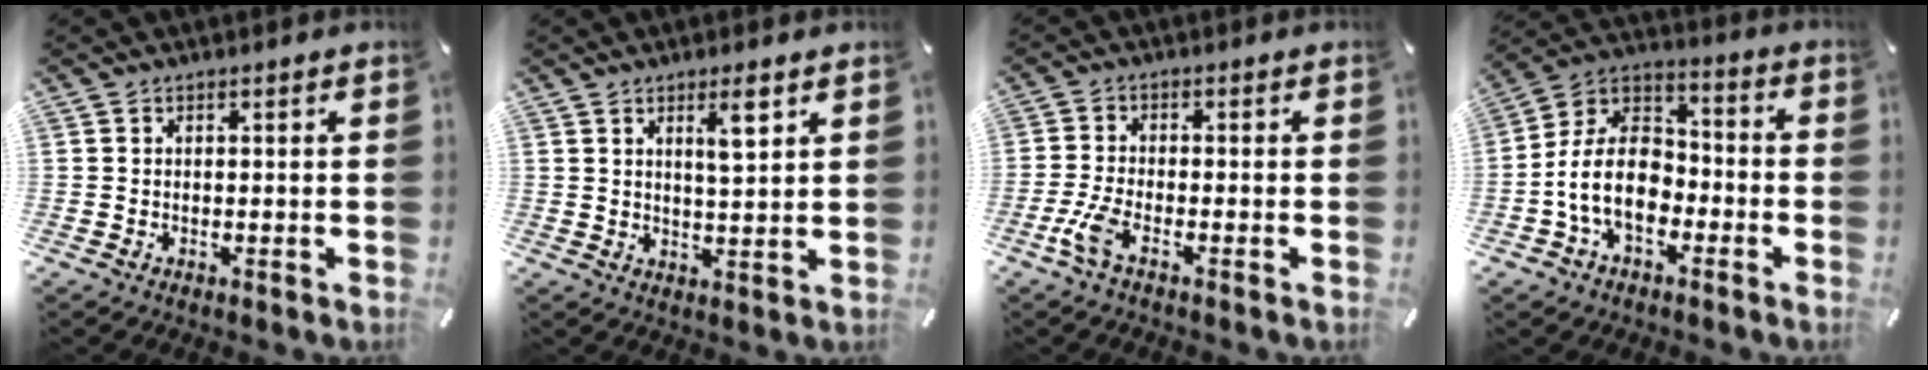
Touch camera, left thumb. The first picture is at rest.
{"total": 6.0, "force": [3.3, 1.3, 4.9], "torque": [-0.080, -0.009, 0.049]}
{"total": 5.0, "force": [-2.4, 1.5, 4.1], "torque": [-0.101, -0.011, -0.046]}
{"total": 14.3, "force": [-5.3, 9.6, 9.1], "torque": [-0.201, 0.028, -0.102]}